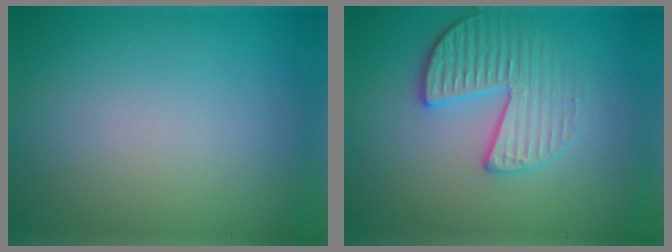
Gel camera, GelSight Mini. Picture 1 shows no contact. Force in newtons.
{"total": 3.6, "press": 3.4, "slide": 1.2}